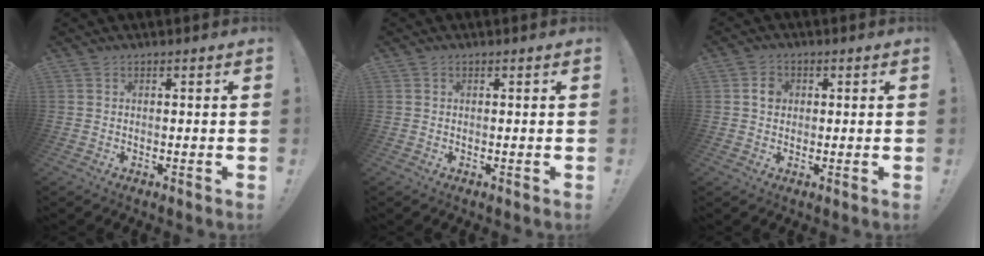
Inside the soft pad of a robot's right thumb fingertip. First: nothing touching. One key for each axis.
{"total": 0.0}
{"total": 3.7, "fx": 0.6, "fy": 3.2, "fz": 1.8, "tx": -0.016, "ty": 0.000, "tz": 0.006}